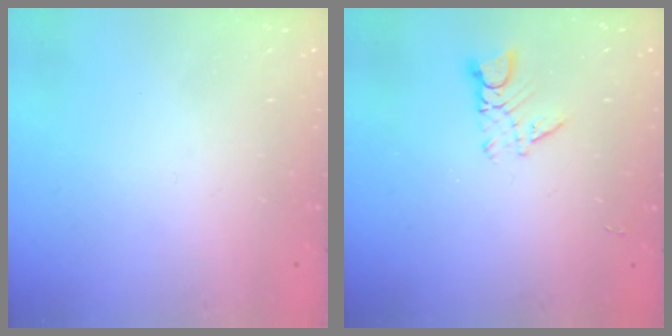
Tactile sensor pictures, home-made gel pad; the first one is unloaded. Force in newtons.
{"total": 3.1, "press": 3.1, "slide": 0.4}